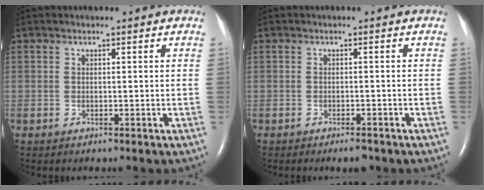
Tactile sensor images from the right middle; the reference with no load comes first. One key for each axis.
{"total": 1.9, "fx": -1.5, "fy": 0.6, "fz": 1.0, "tx": -0.017, "ty": -0.002, "tz": -0.017}